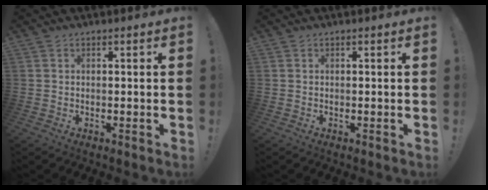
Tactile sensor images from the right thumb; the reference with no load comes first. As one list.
[{"total": 0.0}]